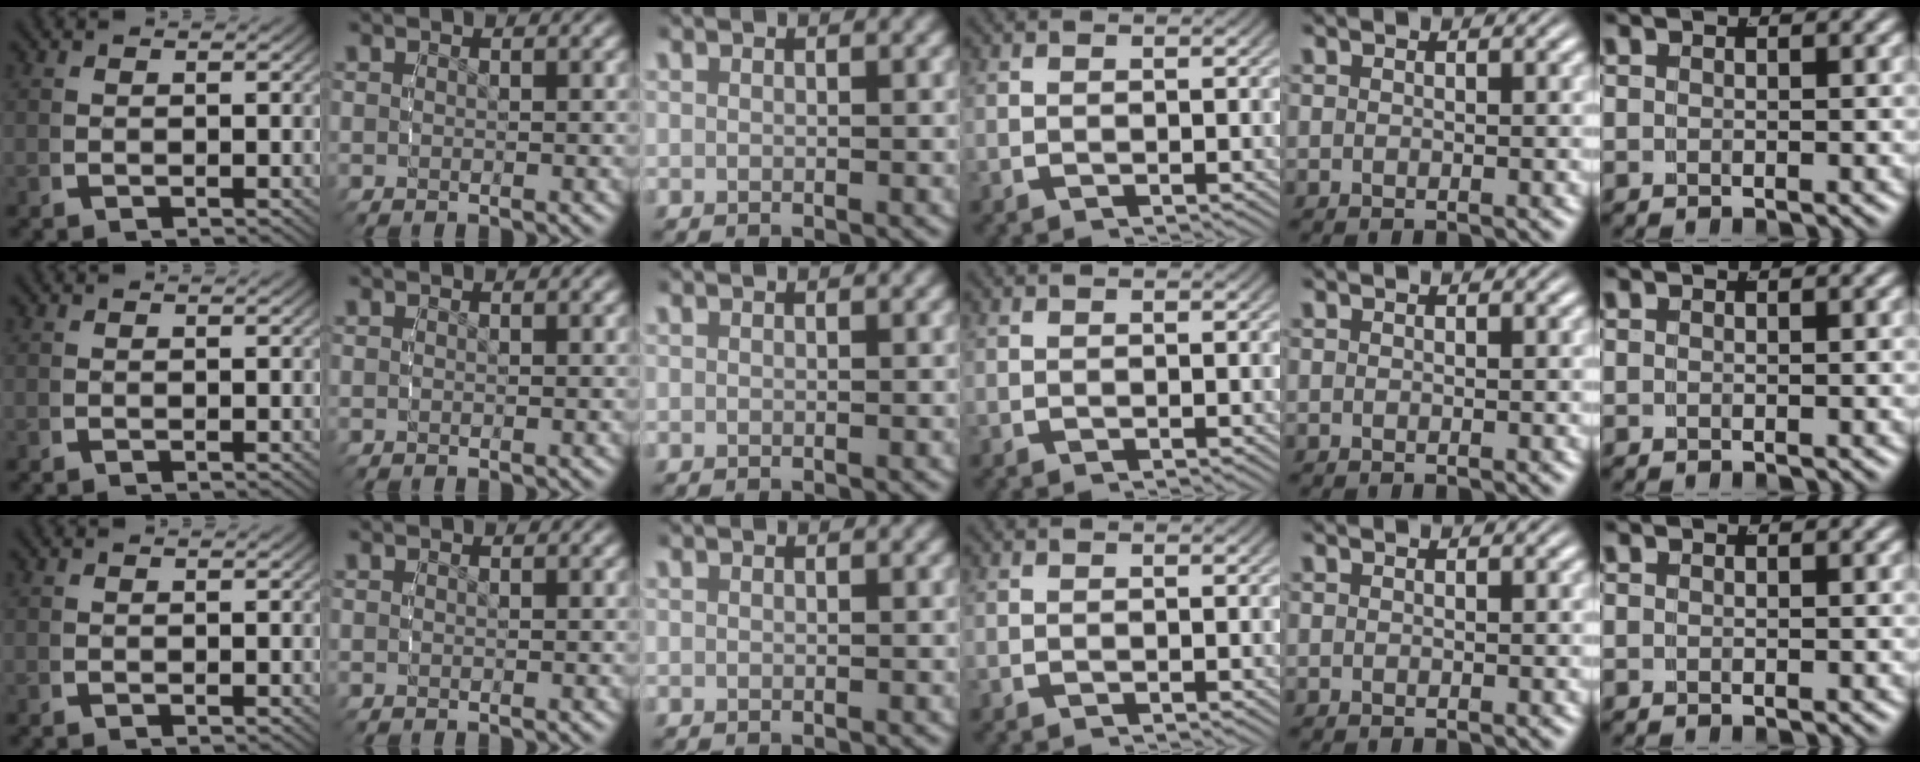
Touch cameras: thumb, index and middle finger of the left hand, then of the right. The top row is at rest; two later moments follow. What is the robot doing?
{"motion": "reach", "object": "pen bag"}